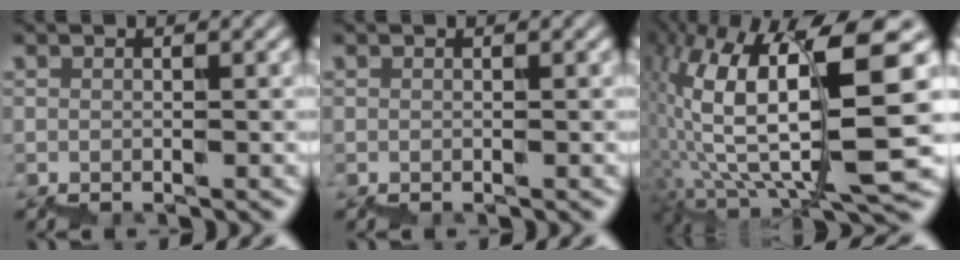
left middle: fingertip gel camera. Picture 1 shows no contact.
{"total": 0.0}
{"total": 13.1, "force": [3.6, 4.0, 11.9], "torque": [-0.237, 0.025, 0.086]}